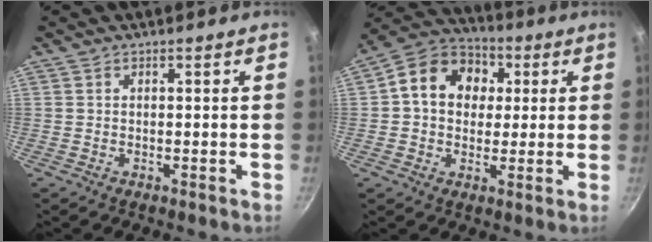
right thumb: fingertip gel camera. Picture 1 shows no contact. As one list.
[{"total": 13.8, "force": [2.8, 11.1, 7.8], "torque": [-0.101, 0.020, 0.026]}]